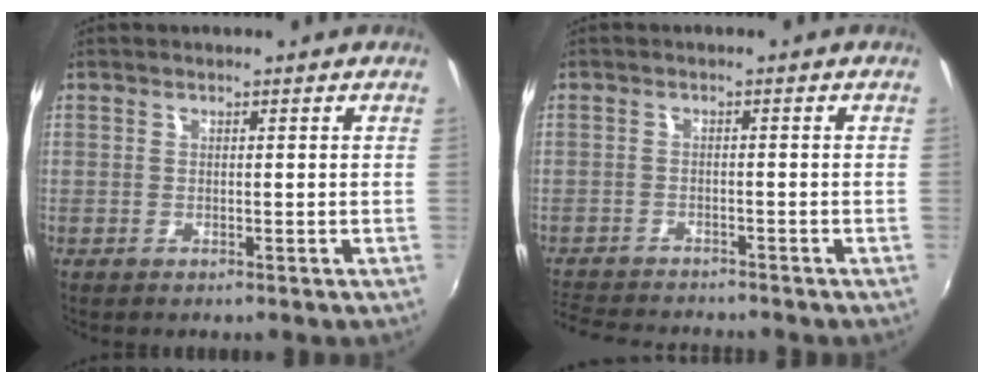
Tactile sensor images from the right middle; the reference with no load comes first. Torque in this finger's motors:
{"motor_torque": [0.97, -1.17, 0.15, 0.07]}